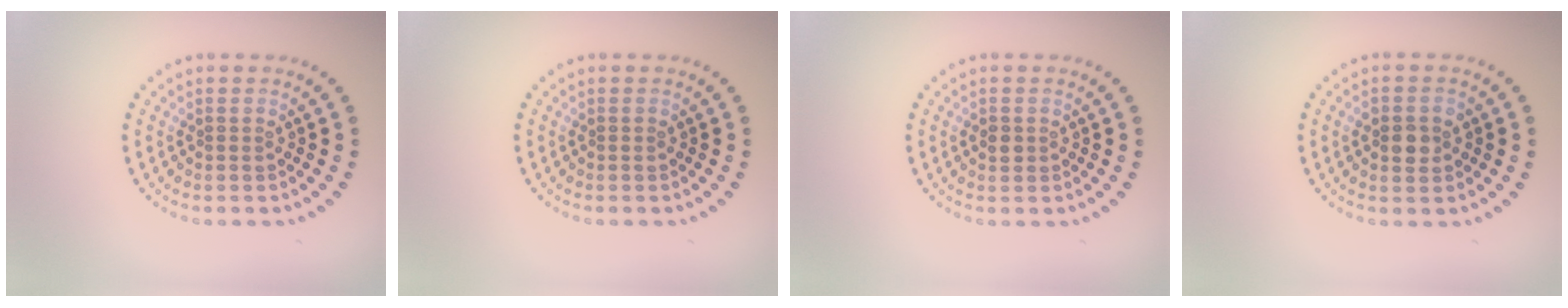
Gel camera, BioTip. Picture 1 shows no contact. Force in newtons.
{"total": 0.0}
{"total": 1.0, "press": 1.0, "slide": 0.3}
{"total": 2.5, "press": 2.5, "slide": 0.2}